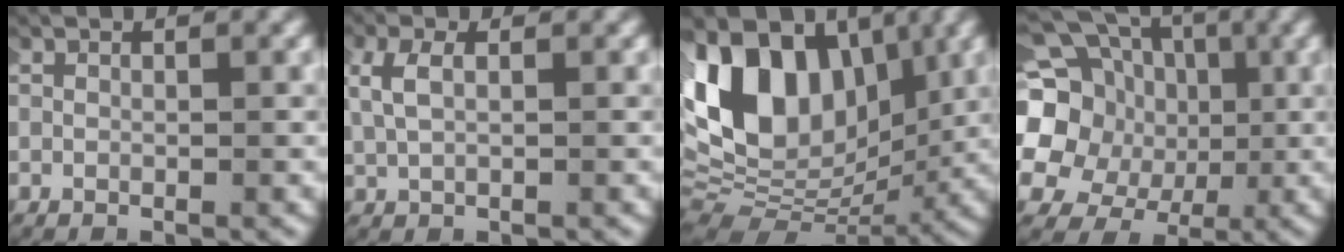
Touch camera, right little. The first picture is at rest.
{"total": 2.2, "force": [0.9, 1.0, 1.7], "torque": [-0.043, 0.006, 0.018]}
{"total": 15.4, "force": [4.0, 10.6, 10.4], "torque": [-0.223, -0.009, 0.067]}
{"total": 15.5, "force": [3.2, 13.4, 7.2], "torque": [-0.190, -0.010, 0.038]}